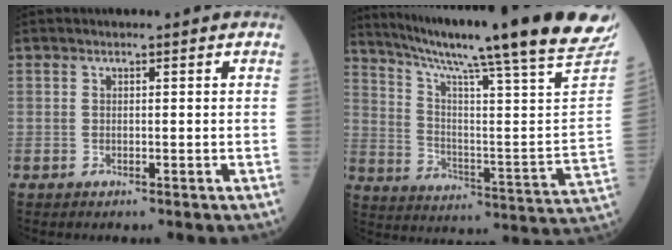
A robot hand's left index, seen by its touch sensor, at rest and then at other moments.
{"total": 30.5, "force": [24.7, -0.8, 17.8], "torque": [-0.271, -0.090, 0.334]}